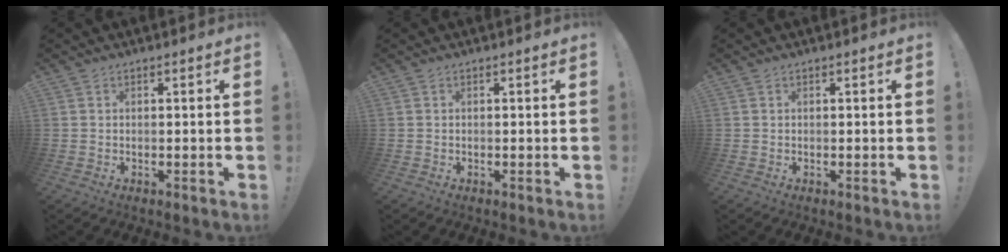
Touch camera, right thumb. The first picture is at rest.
{"total": 0.0}
{"total": 0.0}